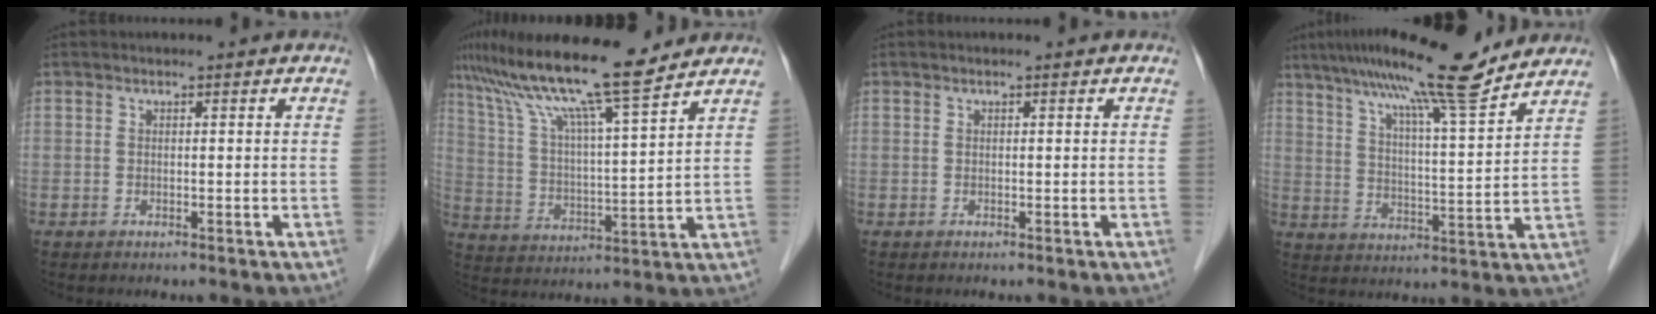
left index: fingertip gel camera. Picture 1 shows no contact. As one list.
[{"total": 16.8, "force": [13.6, 0.2, 9.9], "torque": [-0.181, 0.020, 0.232]}, {"total": 0.0}, {"total": 16.3, "force": [13.4, 0.2, 9.3], "torque": [-0.153, 0.011, 0.206]}]